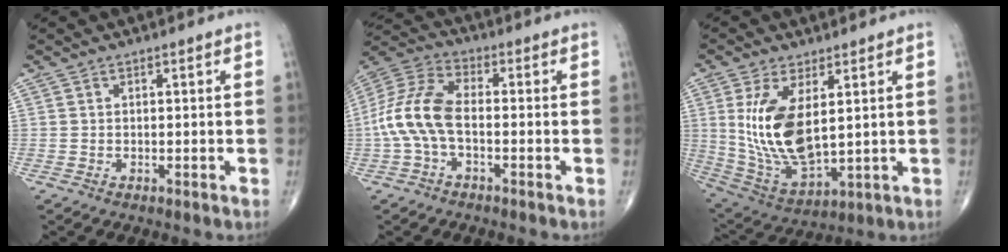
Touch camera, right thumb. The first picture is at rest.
{"total": 11.4, "force": [-1.9, 5.8, 9.6], "torque": [-0.215, 0.031, -0.046]}
{"total": 15.0, "force": [2.9, 7.0, 12.9], "torque": [-0.249, -0.022, 0.077]}